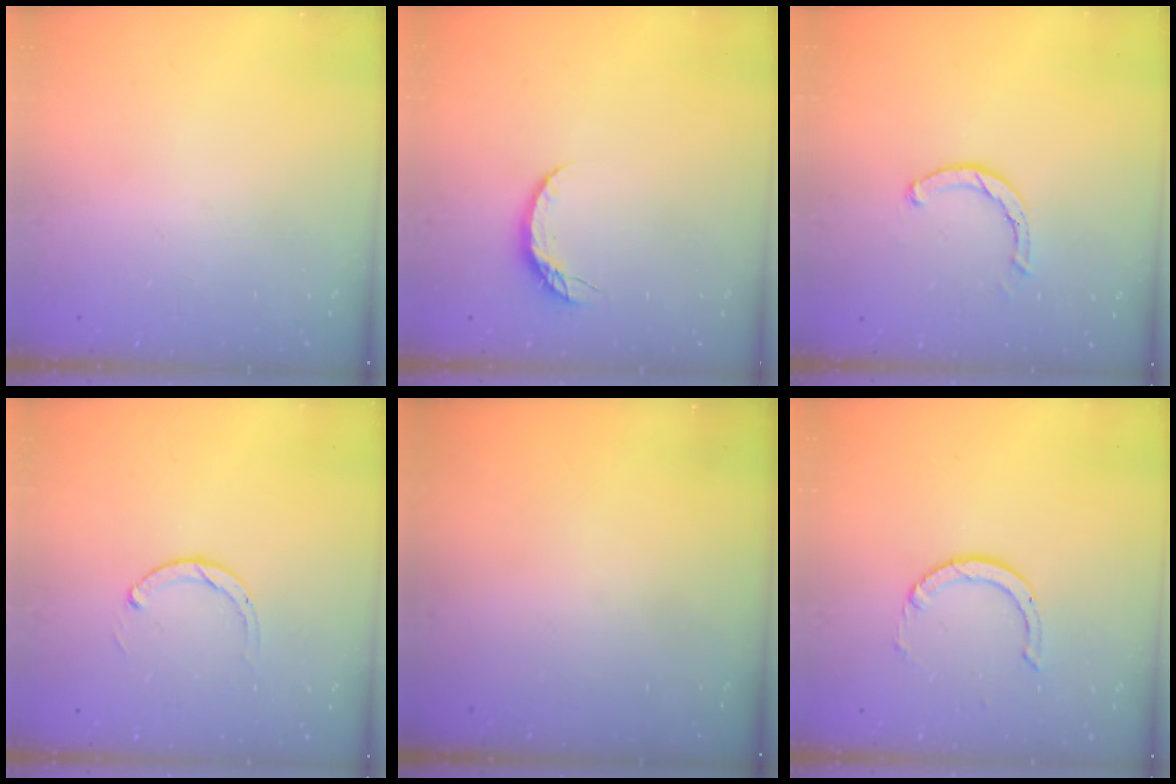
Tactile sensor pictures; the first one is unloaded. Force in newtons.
{"total": 5.3, "press": 5.2, "slide": 0.6}
{"total": 2.0, "press": 2.0, "slide": 0.2}
{"total": 2.5, "press": 2.5, "slide": 0.3}
{"total": 0.0}
{"total": 3.3, "press": 3.3, "slide": 0.3}